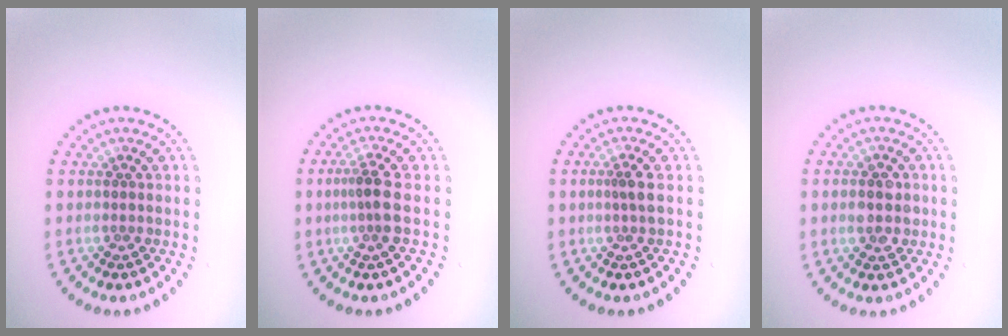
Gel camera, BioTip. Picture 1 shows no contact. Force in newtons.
{"total": 2.4, "press": 1.8, "slide": 1.6}
{"total": 1.4, "press": 1.2, "slide": 0.9}
{"total": 2.9, "press": 2.9, "slide": 0.2}